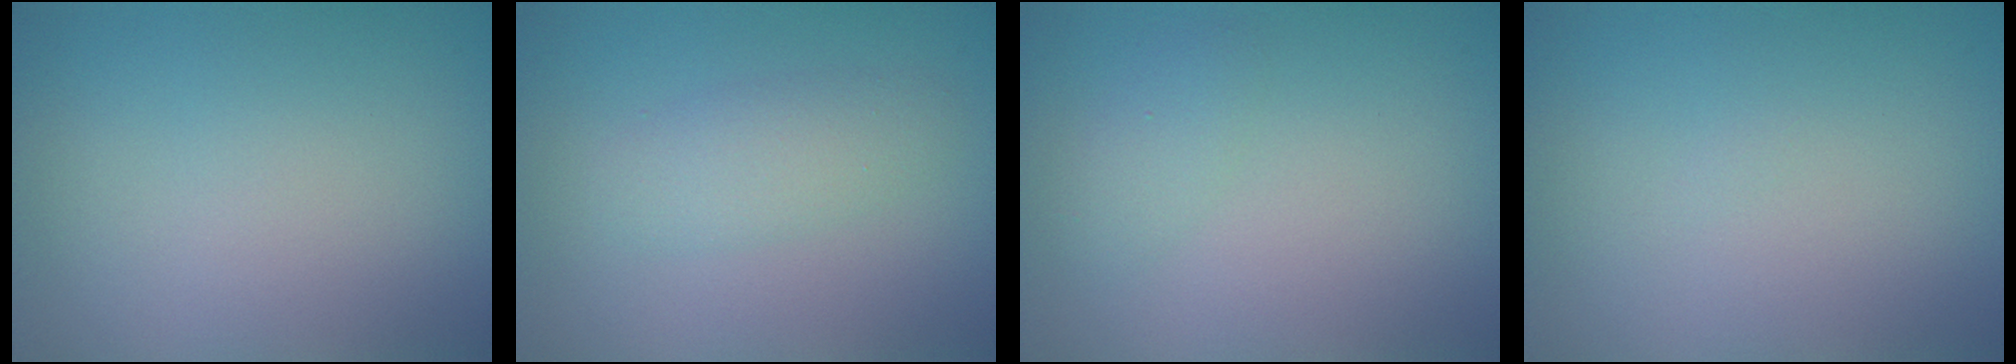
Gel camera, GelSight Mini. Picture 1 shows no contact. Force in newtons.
{"total": 2.3, "press": 2.3, "slide": 0.1}
{"total": 1.2, "press": 1.2, "slide": 0.1}
{"total": 0.0}